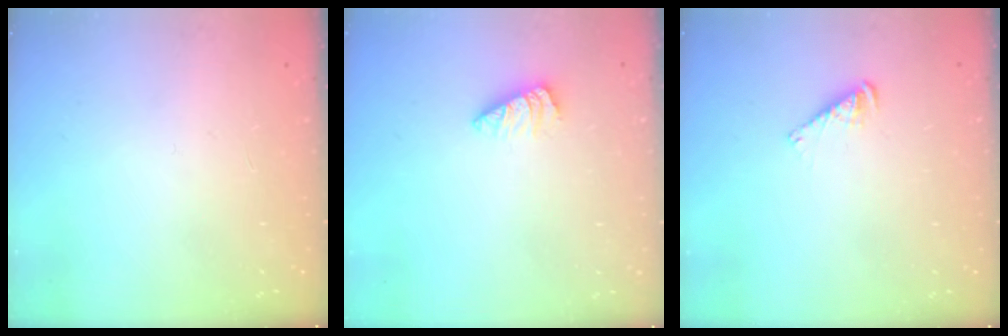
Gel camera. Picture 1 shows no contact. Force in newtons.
{"total": 1.3, "press": 1.3, "slide": 0.2}
{"total": 4.0, "press": 3.9, "slide": 0.6}